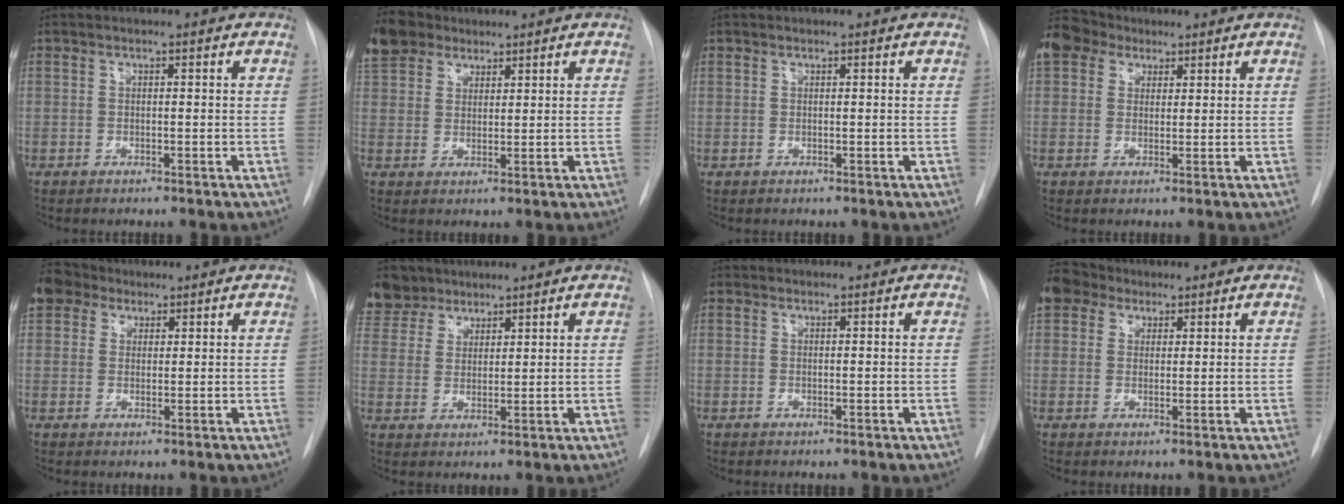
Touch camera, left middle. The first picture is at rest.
{"total": 7.9, "force": [6.1, 4.6, 2.1], "torque": [-0.051, 0.025, 0.122]}
{"total": 0.0}
{"total": 11.1, "force": [7.3, 7.4, 3.7], "torque": [-0.103, 0.053, 0.139]}
{"total": 6.1, "force": [4.6, 3.9, 1.1], "torque": [-0.023, 0.027, 0.091]}
{"total": 9.0, "force": [7.1, 5.4, 1.5], "torque": [-0.034, 0.021, 0.142]}
{"total": 0.6, "force": [0.4, 0.5, 0.1], "torque": [0.002, 0.003, 0.004]}
{"total": 6.8, "force": [5.0, 4.4, 1.4], "torque": [-0.033, 0.031, 0.099]}